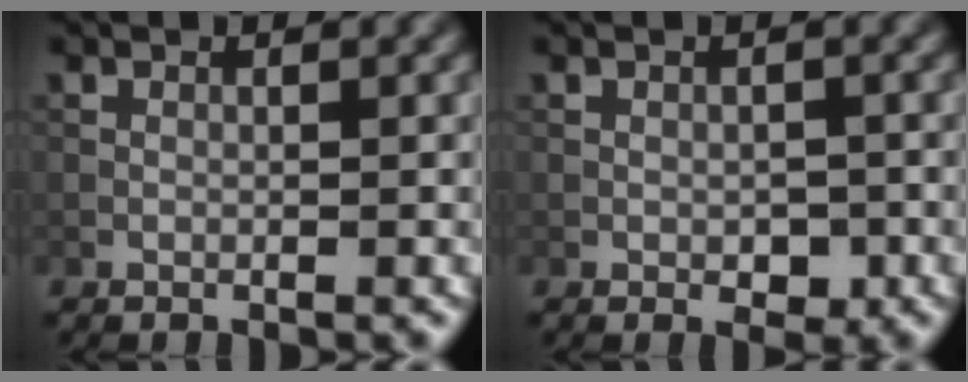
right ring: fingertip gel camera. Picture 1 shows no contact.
{"total": 1.7, "force": [-0.5, 1.1, 1.3], "torque": [-0.017, -0.004, -0.006]}